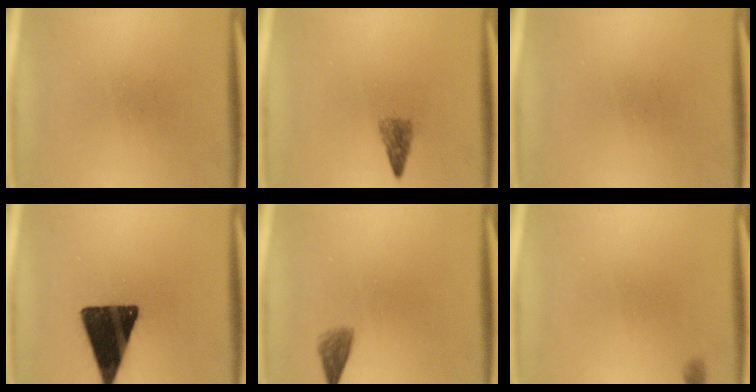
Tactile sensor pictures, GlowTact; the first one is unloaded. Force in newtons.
{"total": 2.2}
{"total": 0.0}
{"total": 16.5}
{"total": 2.0}
{"total": 0.7}